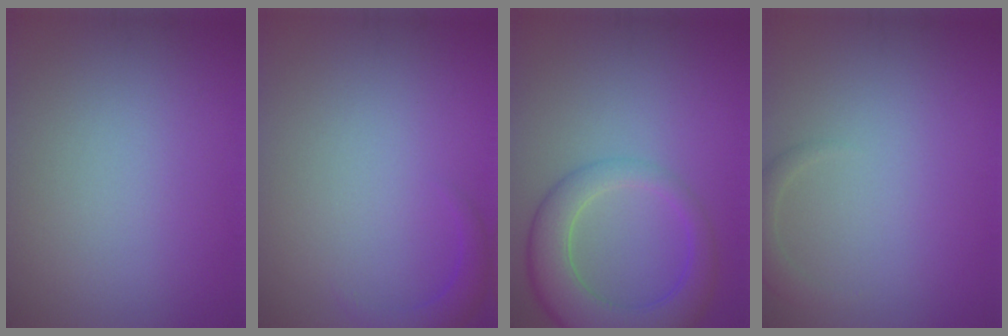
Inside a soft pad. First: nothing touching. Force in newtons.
{"total": 1.7, "press": 1.6, "slide": 0.2}
{"total": 6.4, "press": 6.4, "slide": 0.3}
{"total": 1.5, "press": 1.5, "slide": 0.2}